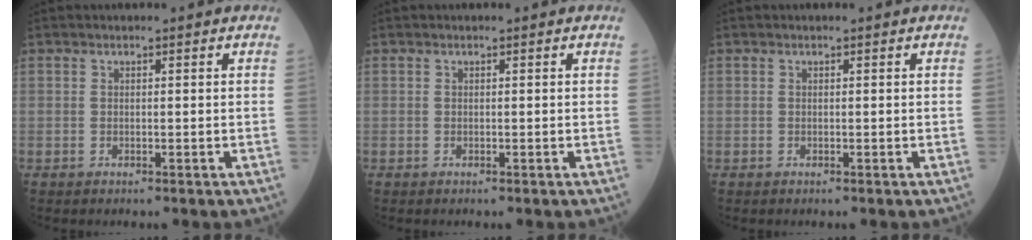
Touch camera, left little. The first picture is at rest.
{"total": 0.0}
{"total": 0.0}